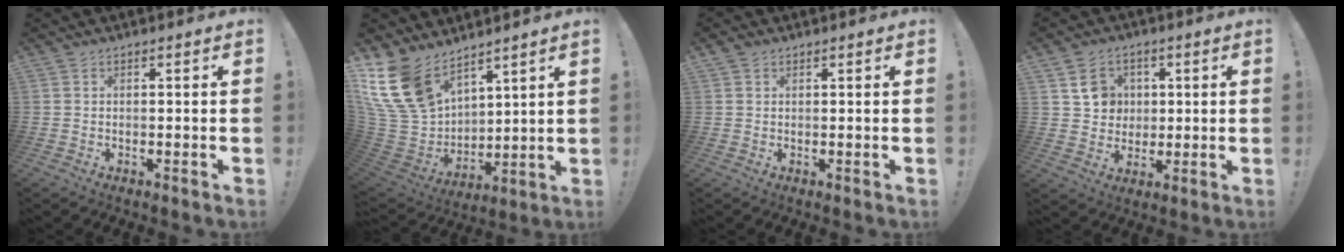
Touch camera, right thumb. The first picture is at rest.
{"total": 18.7, "force": [12.2, 11.2, 8.7], "torque": [-0.188, -0.075, 0.240]}
{"total": 1.3, "force": [1.0, 0.8, 0.3], "torque": [0.003, -0.002, 0.017]}
{"total": 8.7, "force": [3.3, 7.8, 2.2], "torque": [-0.017, -0.018, 0.066]}